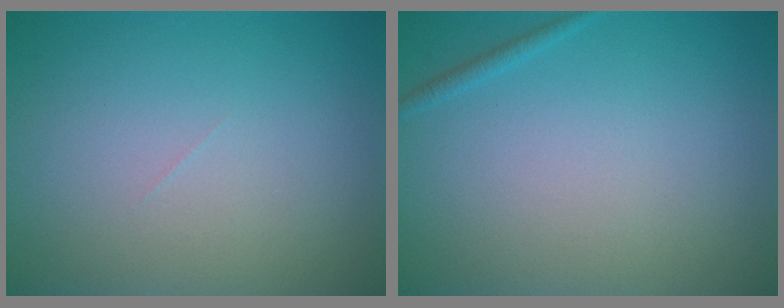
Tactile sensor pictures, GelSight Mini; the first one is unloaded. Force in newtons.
{"total": 0.6, "press": 0.6, "slide": 0.1}